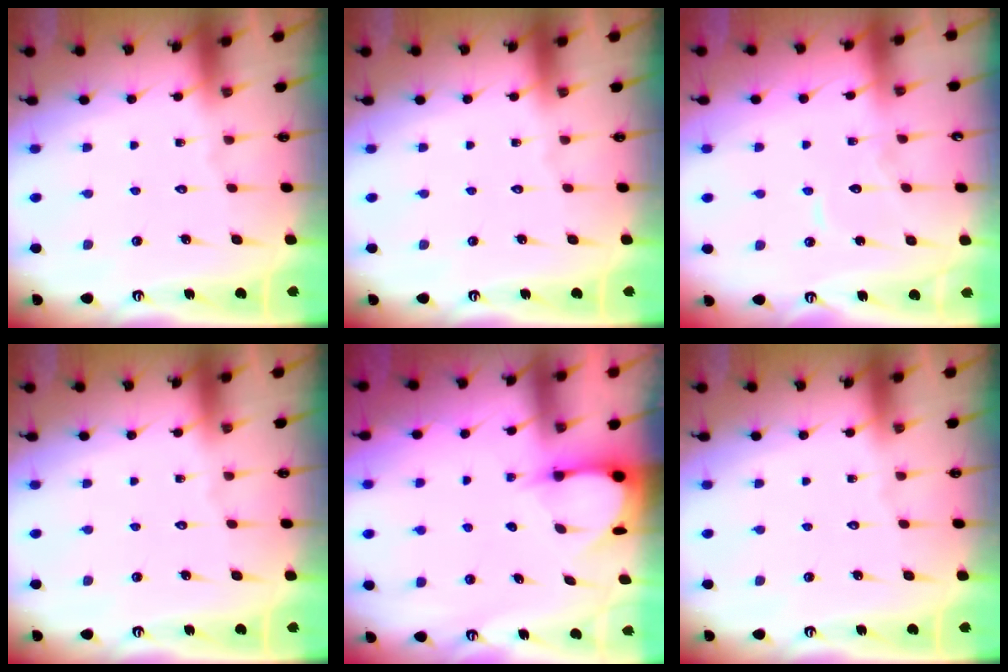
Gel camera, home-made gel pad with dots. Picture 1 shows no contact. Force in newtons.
{"total": 0.0}
{"total": 6.7, "press": 6.7, "slide": 0.6}
{"total": 0.0}
{"total": 3.6, "press": 3.6, "slide": 0.3}
{"total": 0.0}